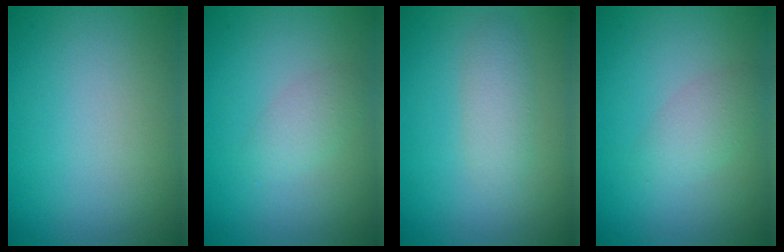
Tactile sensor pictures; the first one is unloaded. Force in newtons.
{"total": 1.7, "press": 1.7, "slide": 0.1}
{"total": 2.0, "press": 2.0, "slide": 0.0}
{"total": 2.1, "press": 2.1, "slide": 0.1}